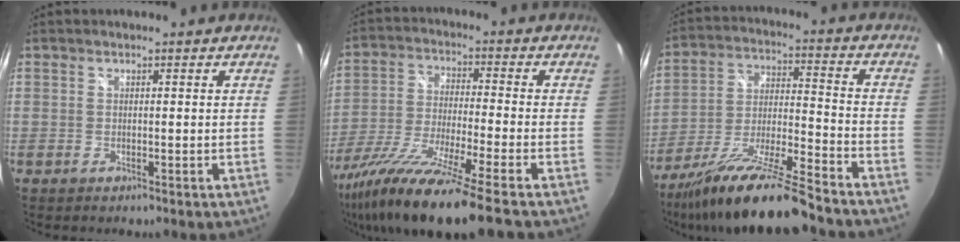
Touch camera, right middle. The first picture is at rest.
{"total": 18.6, "force": [-14.4, -0.6, 11.8], "torque": [-0.234, -0.058, -0.256]}
{"total": 18.0, "force": [-14.6, 0.7, 10.5], "torque": [-0.206, -0.031, -0.256]}